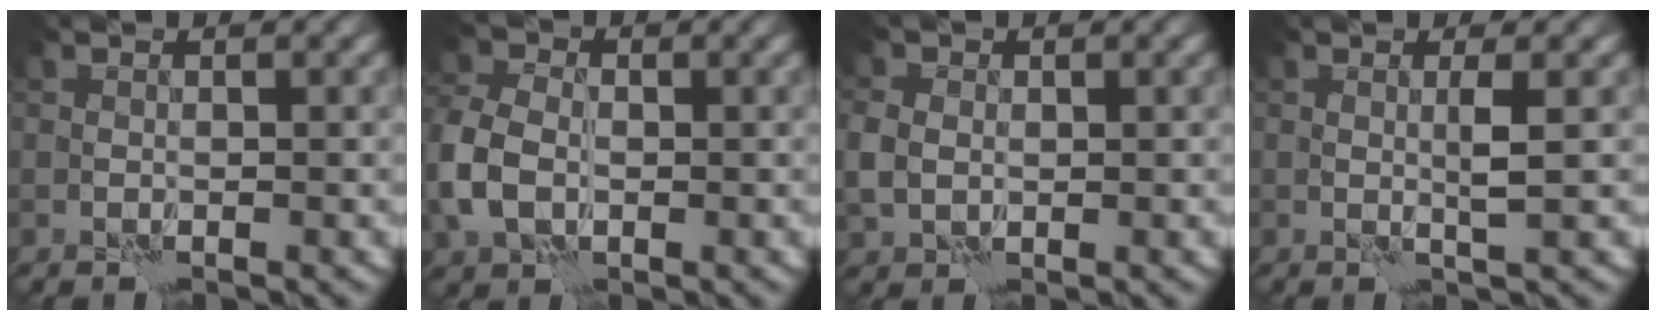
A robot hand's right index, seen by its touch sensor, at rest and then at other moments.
{"total": 5.7, "force": [-1.1, 4.2, 3.7], "torque": [-0.098, -0.001, -0.034]}
{"total": 2.8, "force": [0.2, 2.3, 1.6], "torque": [-0.043, -0.001, 0.007]}
{"total": 1.4, "force": [0.5, -0.3, 1.3], "torque": [-0.027, -0.004, 0.009]}